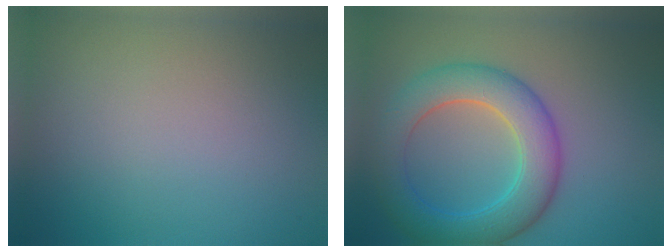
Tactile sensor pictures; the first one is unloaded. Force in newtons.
{"total": 6.7, "press": 6.7, "slide": 0.3}